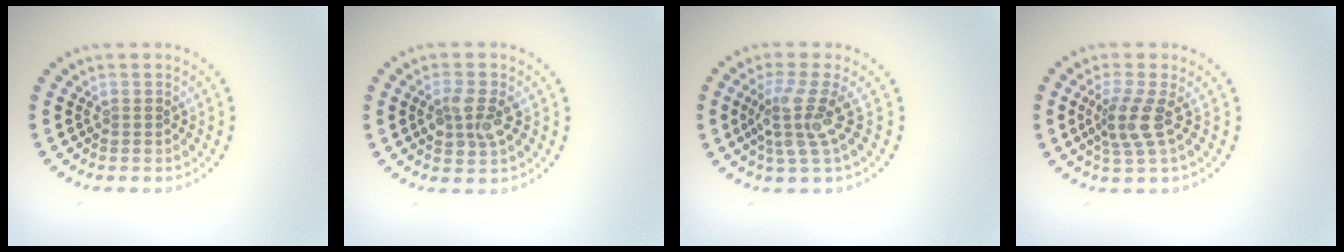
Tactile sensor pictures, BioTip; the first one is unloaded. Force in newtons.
{"total": 2.6, "press": 2.6, "slide": 0.3}
{"total": 3.6, "press": 2.6, "slide": 2.6}
{"total": 2.8, "press": 2.2, "slide": 1.8}